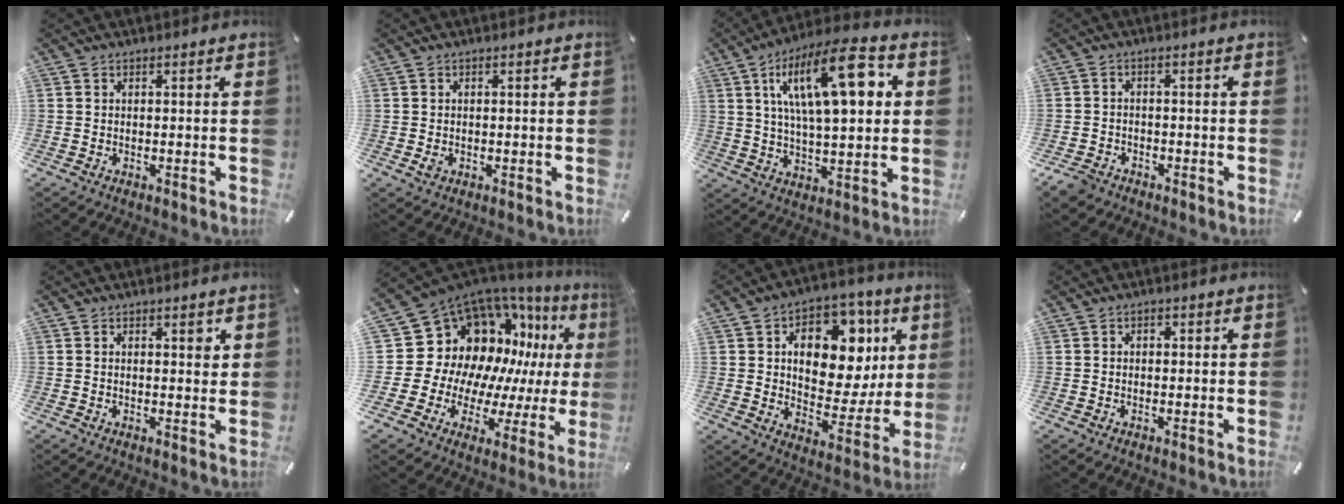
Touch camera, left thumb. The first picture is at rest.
{"total": 1.3, "force": [-0.2, 1.1, 0.7], "torque": [-0.012, 0.002, -0.004]}
{"total": 20.7, "force": [7.2, 7.8, 17.8], "torque": [-0.293, -0.016, 0.104]}
{"total": 3.5, "force": [-2.4, 2.3, 1.0], "torque": [-0.028, 0.011, -0.051]}
{"total": 2.2, "force": [1.2, 1.0, 1.5], "torque": [-0.008, -0.008, 0.015]}
{"total": 16.5, "force": [7.1, 13.5, 6.3], "torque": [-0.085, -0.102, 0.160]}
{"total": 16.7, "force": [6.4, 11.0, 10.8], "torque": [-0.141, -0.042, 0.109]}
{"total": 1.0, "force": [0.1, 0.9, 0.5], "torque": [-0.010, 0.007, -0.001]}